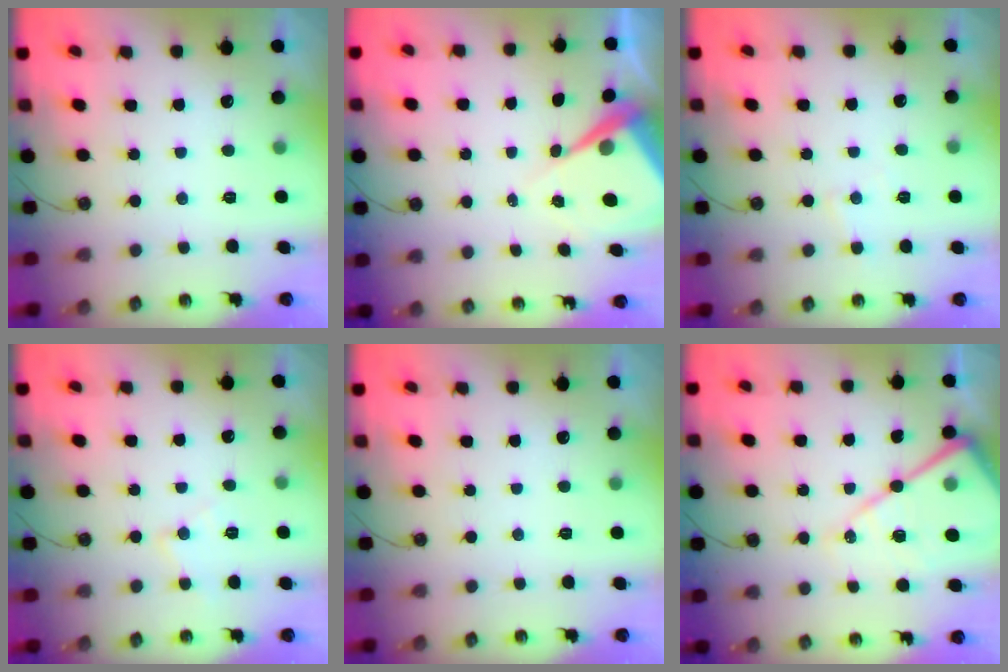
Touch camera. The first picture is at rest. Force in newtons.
{"total": 7.6, "press": 7.6, "slide": 0.6}
{"total": 4.3, "press": 4.2, "slide": 0.7}
{"total": 7.4, "press": 7.4, "slide": 0.7}
{"total": 0.0}
{"total": 18.2, "press": 18.1, "slide": 1.5}